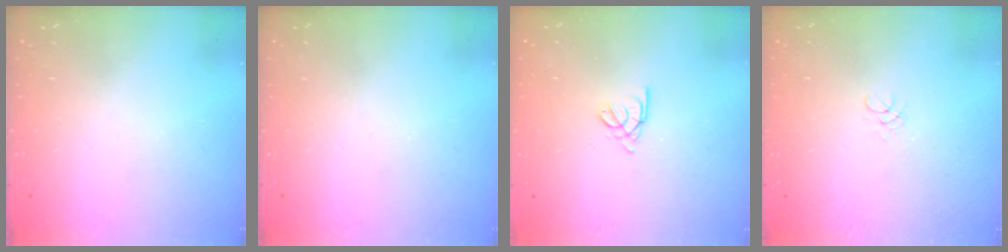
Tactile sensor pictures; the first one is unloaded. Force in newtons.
{"total": 0.0}
{"total": 2.5, "press": 2.5, "slide": 0.5}
{"total": 1.1, "press": 1.1, "slide": 0.1}